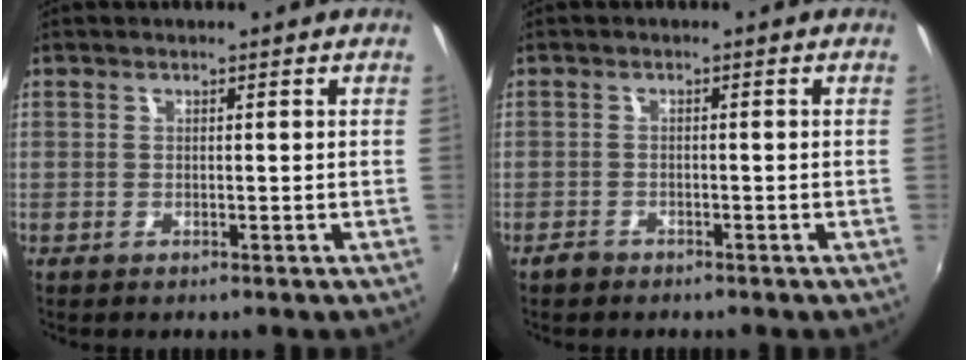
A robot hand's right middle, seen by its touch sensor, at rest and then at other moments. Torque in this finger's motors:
{"motor_torque": [0.20, -0.03, -0.05, 0.00]}